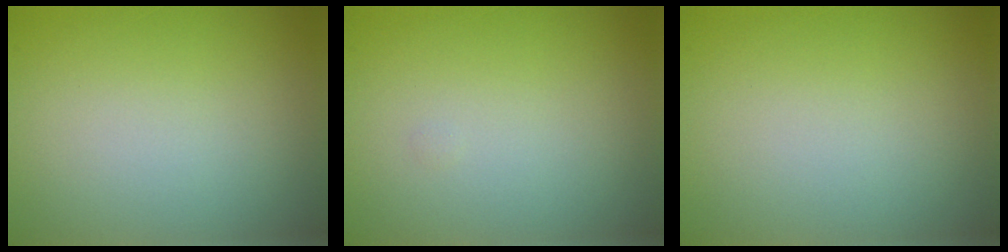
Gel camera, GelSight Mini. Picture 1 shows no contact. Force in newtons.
{"total": 0.0}
{"total": 0.0}